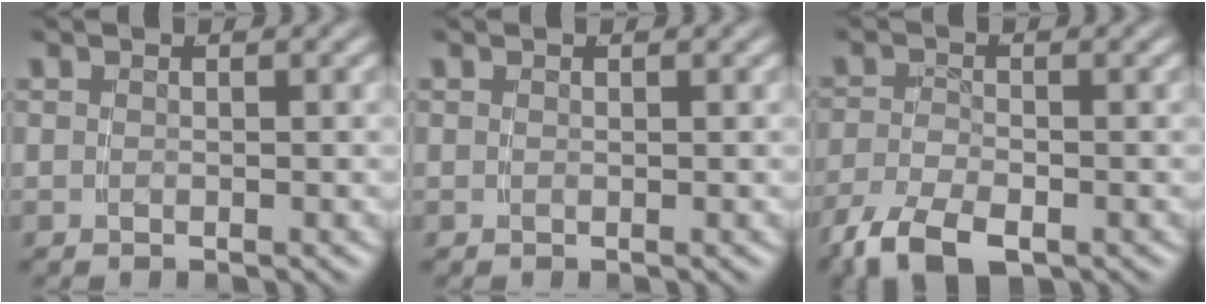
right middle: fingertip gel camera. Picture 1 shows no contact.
{"total": 0.0}
{"total": 5.1, "force": [-3.3, 2.4, 3.1], "torque": [-0.066, -0.022, -0.042]}